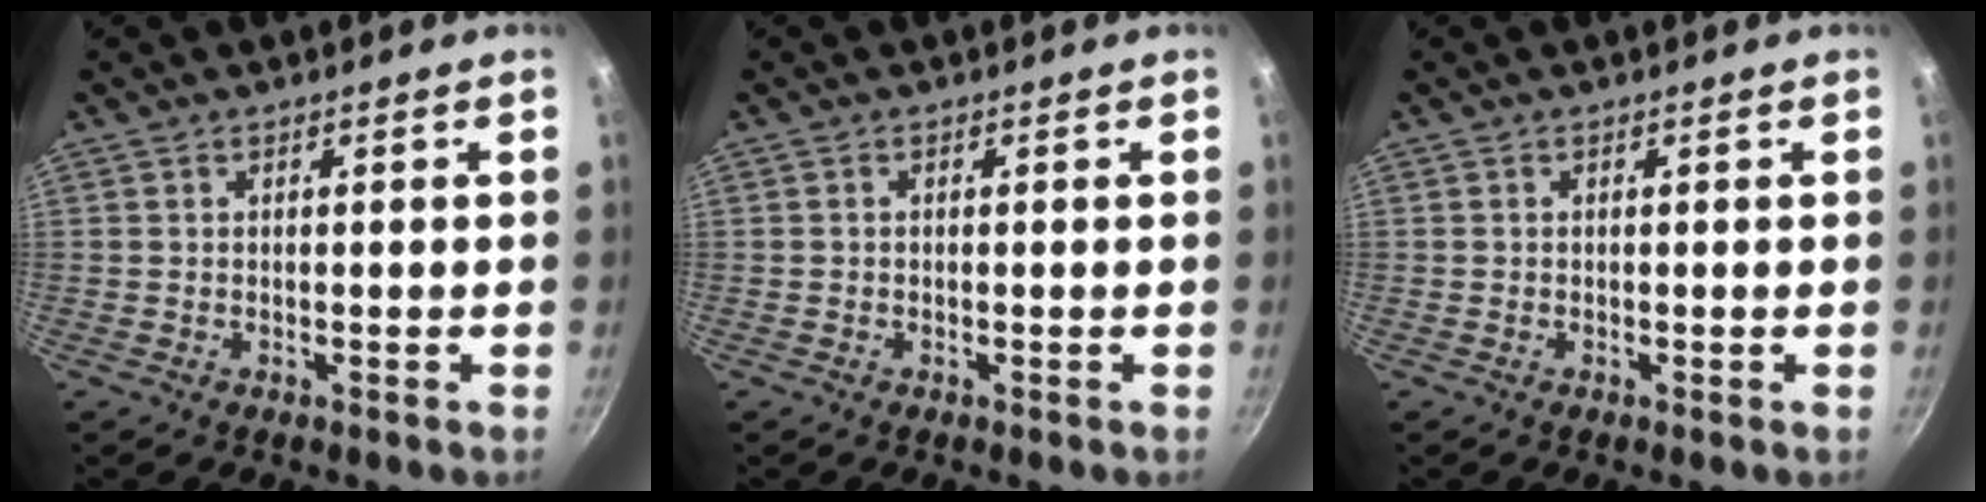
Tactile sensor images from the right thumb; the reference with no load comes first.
{"total": 0.0}
{"total": 0.0}